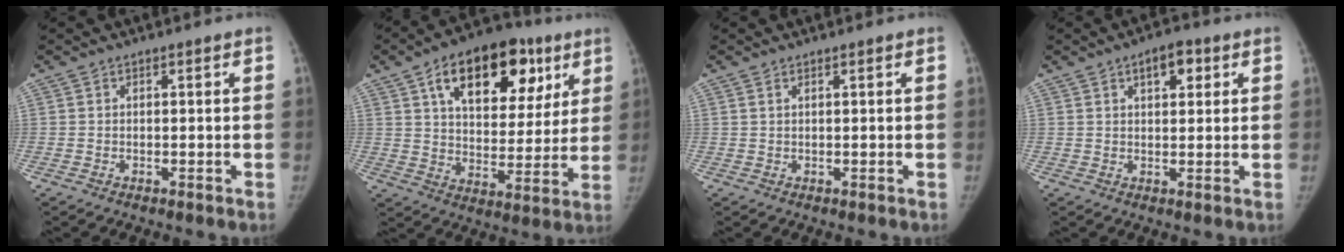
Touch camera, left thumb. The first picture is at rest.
{"total": 22.6, "force": [10.5, 12.8, 15.4], "torque": [-0.186, -0.003, 0.163]}
{"total": 0.6, "force": [0.4, 0.0, 0.4], "torque": [-0.012, 0.002, 0.011]}
{"total": 5.3, "force": [2.4, 2.7, 3.8], "torque": [-0.039, -0.003, 0.032]}